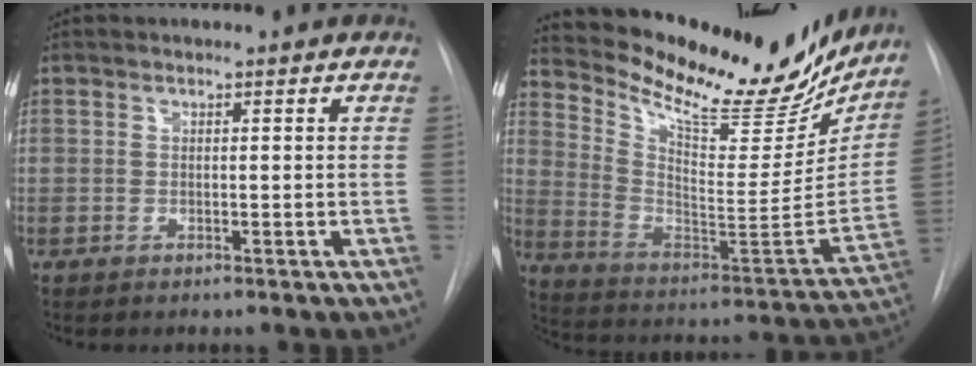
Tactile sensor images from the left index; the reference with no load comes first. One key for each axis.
{"total": 26.1, "fx": 22.8, "fy": 6.5, "fz": 10.9, "tx": -0.177, "ty": -0.051, "tz": 0.328}